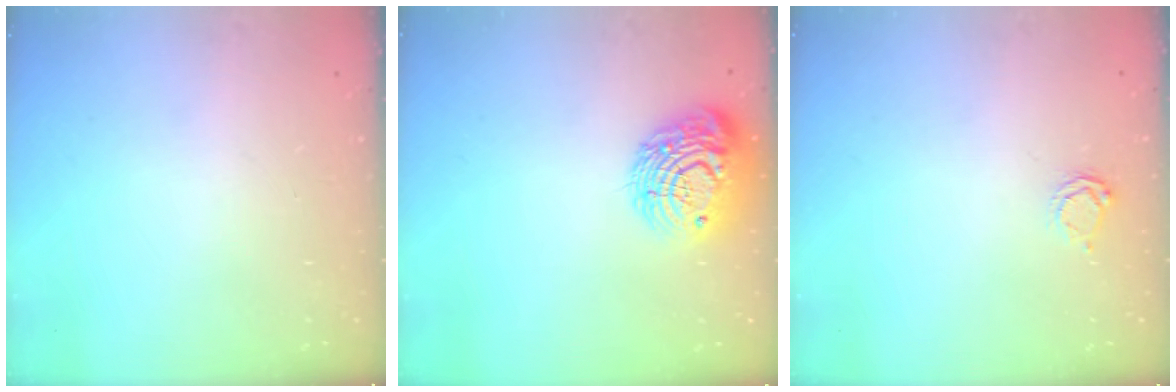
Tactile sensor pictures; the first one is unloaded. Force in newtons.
{"total": 13.3, "press": 13.3, "slide": 0.8}
{"total": 2.3, "press": 2.3, "slide": 0.2}